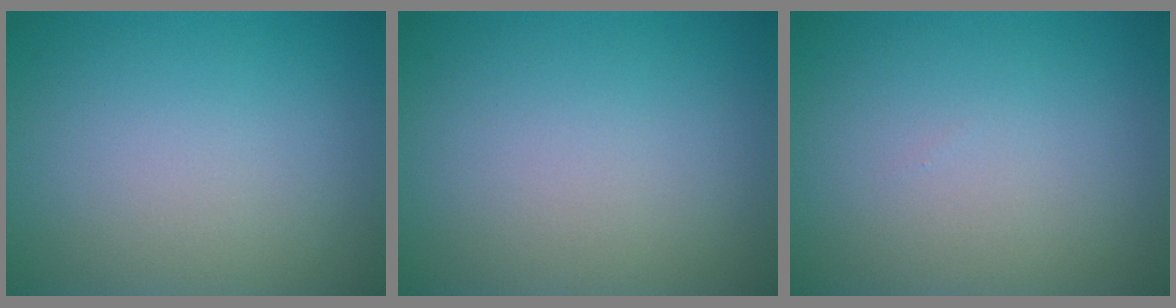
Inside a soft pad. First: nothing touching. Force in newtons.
{"total": 0.0}
{"total": 0.0}